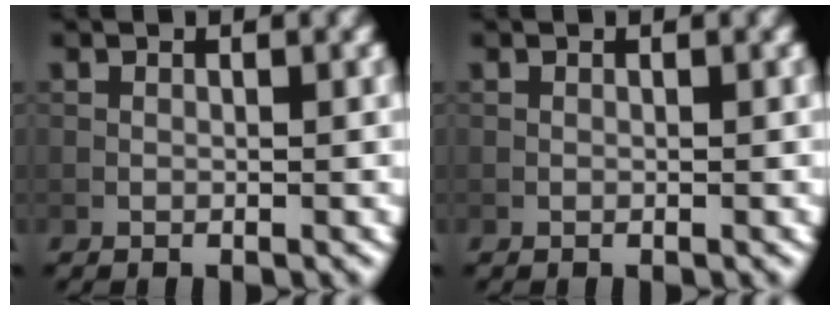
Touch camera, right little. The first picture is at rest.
{"total": 0.0}